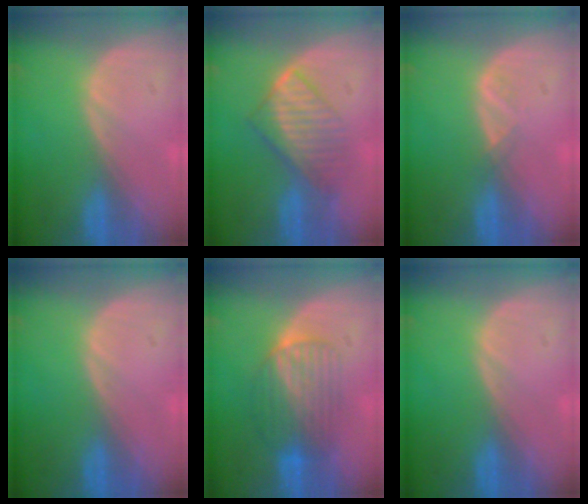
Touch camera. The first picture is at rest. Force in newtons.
{"total": 6.6, "press": 6.3, "slide": 1.9}
{"total": 1.3, "press": 1.2, "slide": 0.7}
{"total": 0.0}
{"total": 6.3, "press": 6.2, "slide": 1.1}
{"total": 0.0}